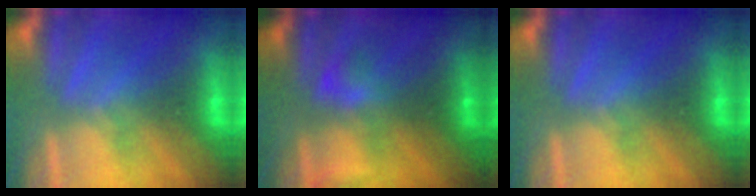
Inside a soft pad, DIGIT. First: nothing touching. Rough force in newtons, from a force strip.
{"total": 2.3}
{"total": 0.0}